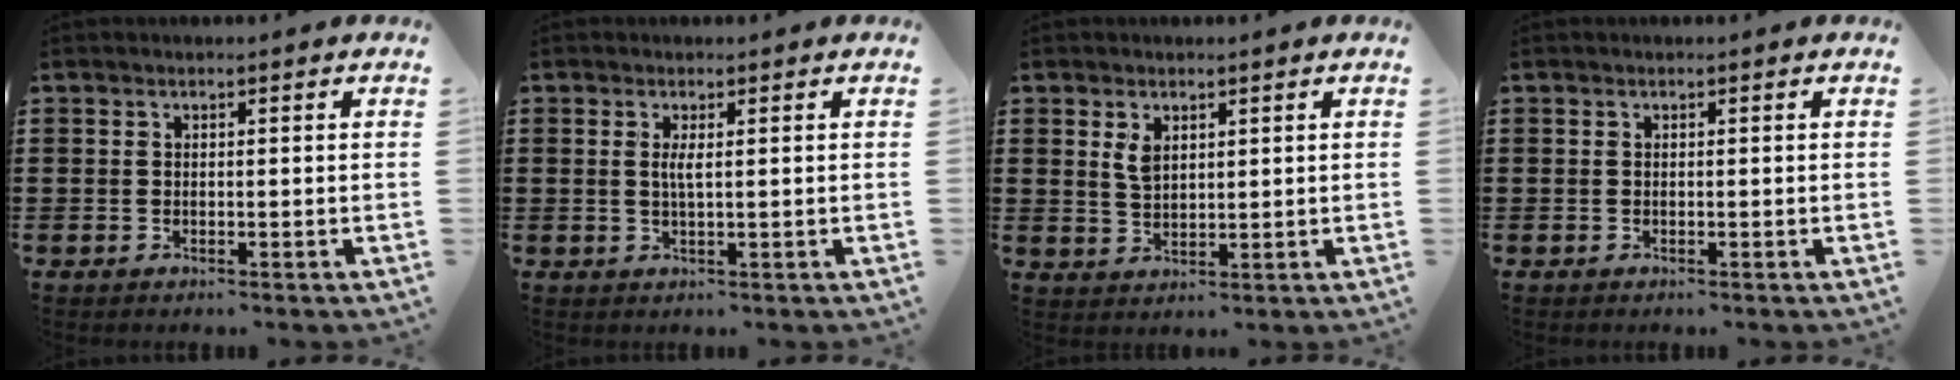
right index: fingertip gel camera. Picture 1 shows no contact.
{"total": 1.9, "force": [0.4, 0.1, 1.9], "torque": [-0.038, -0.003, 0.006]}
{"total": 2.9, "force": [1.5, 1.5, 1.9], "torque": [-0.043, 0.002, 0.028]}
{"total": 0.0}